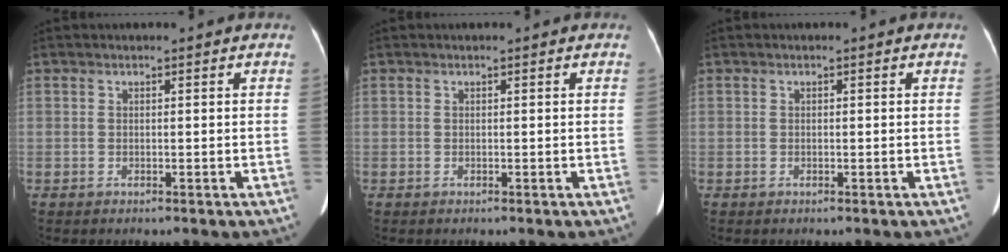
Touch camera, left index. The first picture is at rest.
{"total": 0.0}
{"total": 0.0}